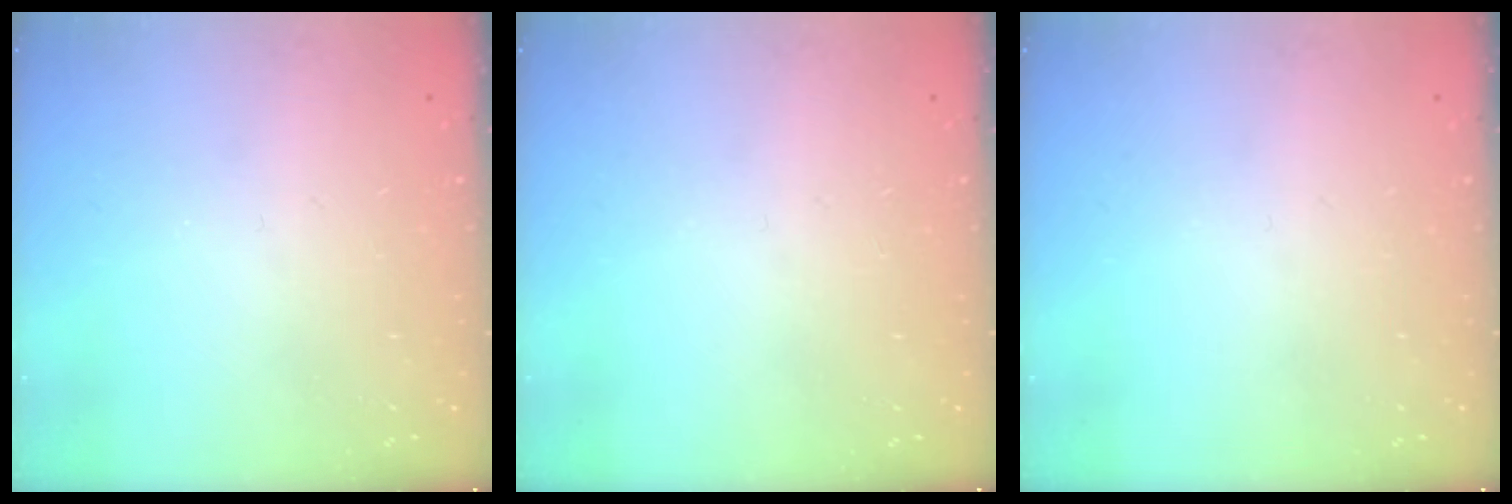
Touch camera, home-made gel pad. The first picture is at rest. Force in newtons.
{"total": 0.0}
{"total": 0.0}